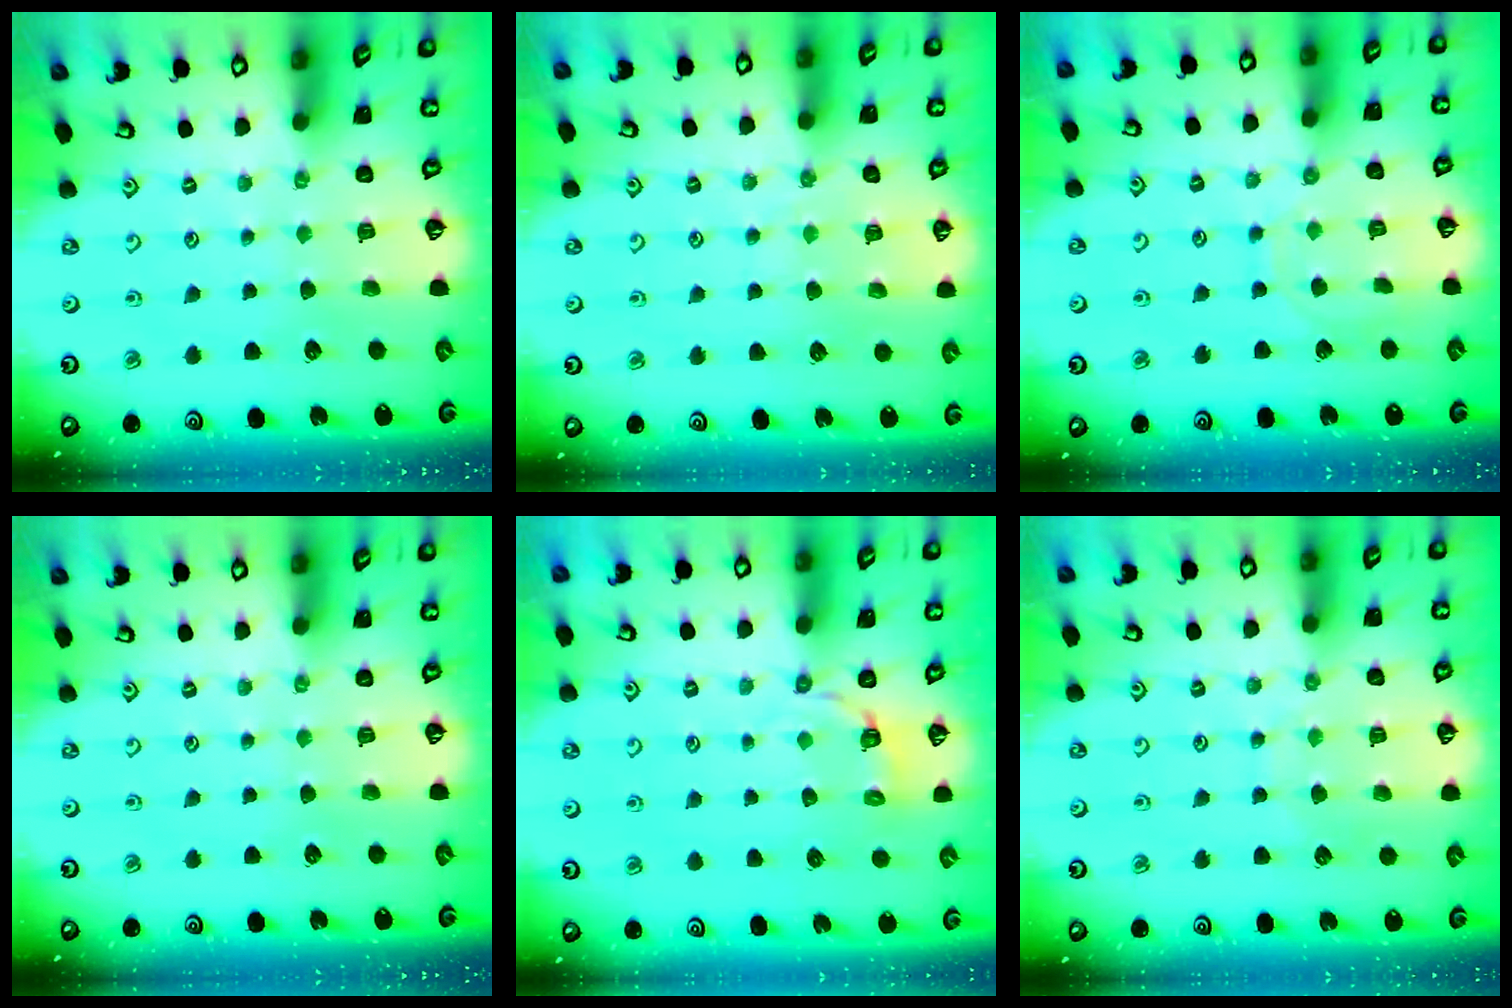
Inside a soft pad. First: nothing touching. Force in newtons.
{"total": 7.4, "press": 7.3, "slide": 0.8}
{"total": 8.2, "press": 8.2, "slide": 0.7}
{"total": 0.0}
{"total": 3.3, "press": 1.6, "slide": 2.9}
{"total": 7.1, "press": 7.1, "slide": 0.5}